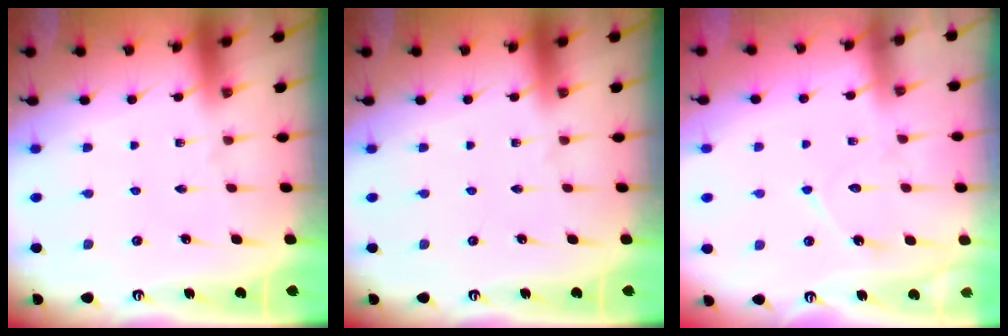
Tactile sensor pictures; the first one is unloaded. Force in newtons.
{"total": 0.0}
{"total": 7.8, "press": 7.8, "slide": 0.7}